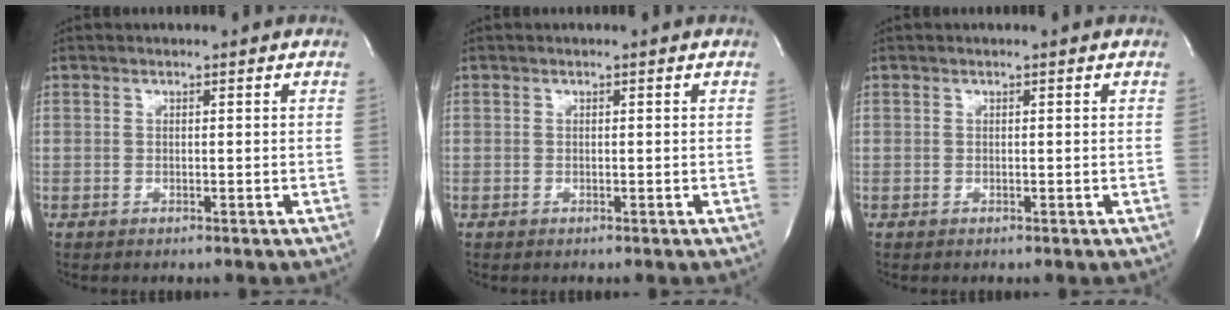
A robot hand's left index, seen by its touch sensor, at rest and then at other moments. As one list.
[{"total": 0.0}, {"total": 0.0}]